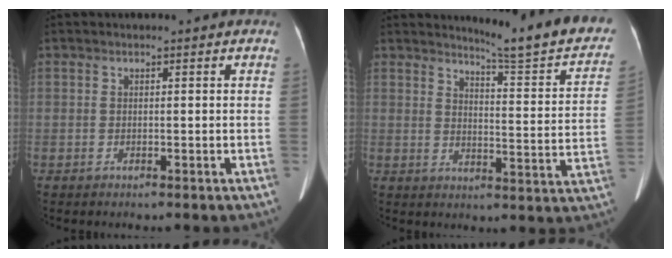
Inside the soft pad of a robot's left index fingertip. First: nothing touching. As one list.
[{"total": 15.3, "force": [14.0, 0.4, 6.1], "torque": [-0.077, -0.066, 0.162]}]